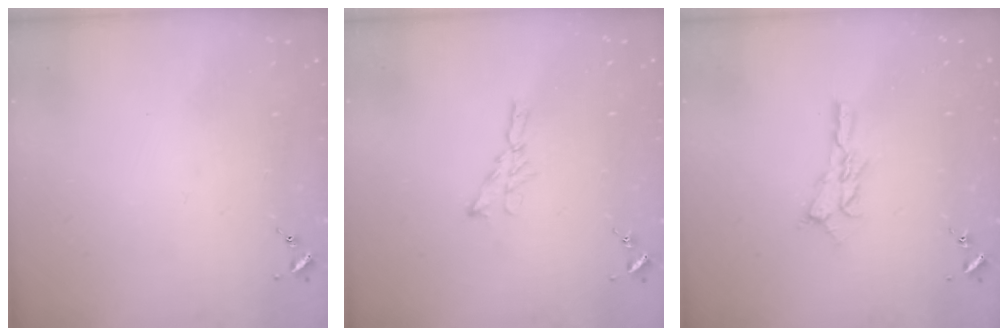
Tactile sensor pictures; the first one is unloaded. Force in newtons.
{"total": 5.2, "press": 5.2, "slide": 0.5}
{"total": 9.3, "press": 9.3, "slide": 0.4}